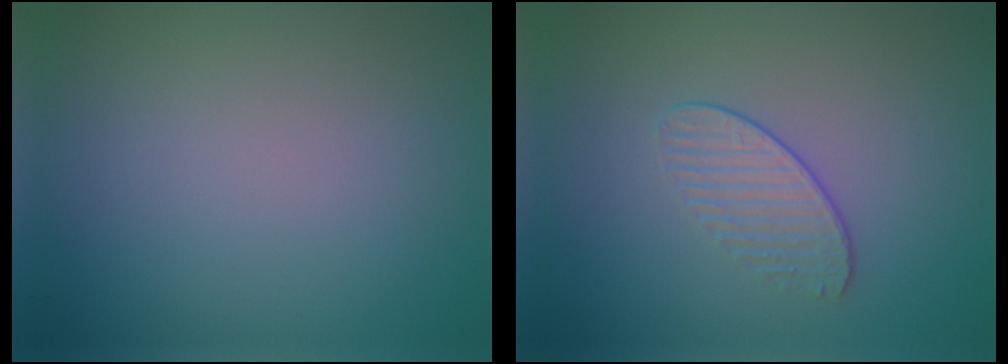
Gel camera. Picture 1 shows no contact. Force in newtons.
{"total": 1.8, "press": 1.3, "slide": 1.1}